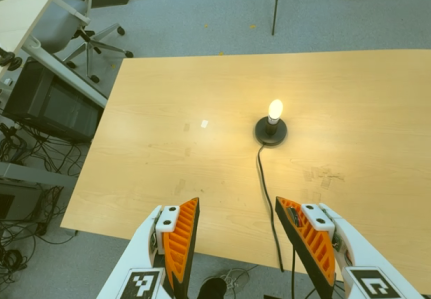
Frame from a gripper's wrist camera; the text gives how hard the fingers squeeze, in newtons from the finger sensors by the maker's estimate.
{"total": 0.0}